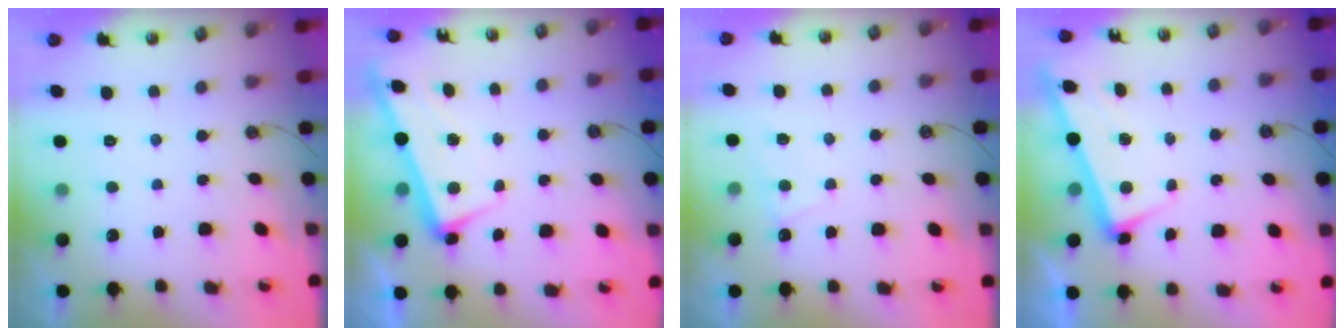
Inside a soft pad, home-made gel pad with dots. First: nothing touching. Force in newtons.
{"total": 2.2, "press": 2.1, "slide": 0.8}
{"total": 2.3, "press": 2.2, "slide": 0.3}
{"total": 2.5, "press": 2.4, "slide": 0.6}